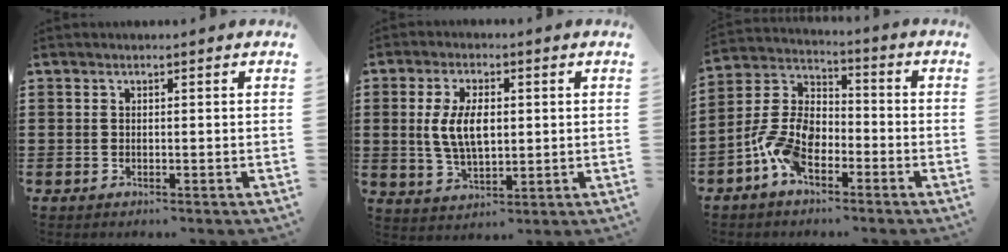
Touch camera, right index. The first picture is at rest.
{"total": 7.1, "force": [0.6, 3.7, 6.1], "torque": [-0.126, 0.004, 0.004]}
{"total": 9.5, "force": [-4.5, 5.1, 6.6], "torque": [-0.175, -0.005, -0.093]}